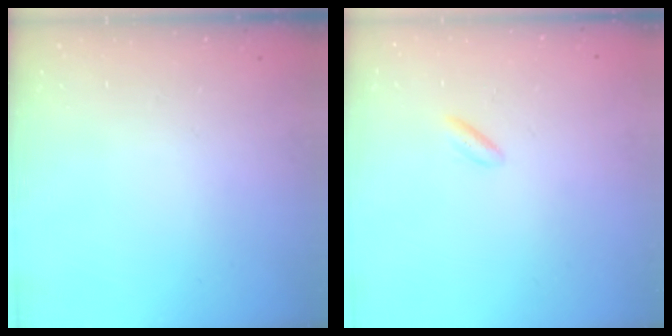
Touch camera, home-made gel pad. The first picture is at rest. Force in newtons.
{"total": 1.8, "press": 1.6, "slide": 0.9}